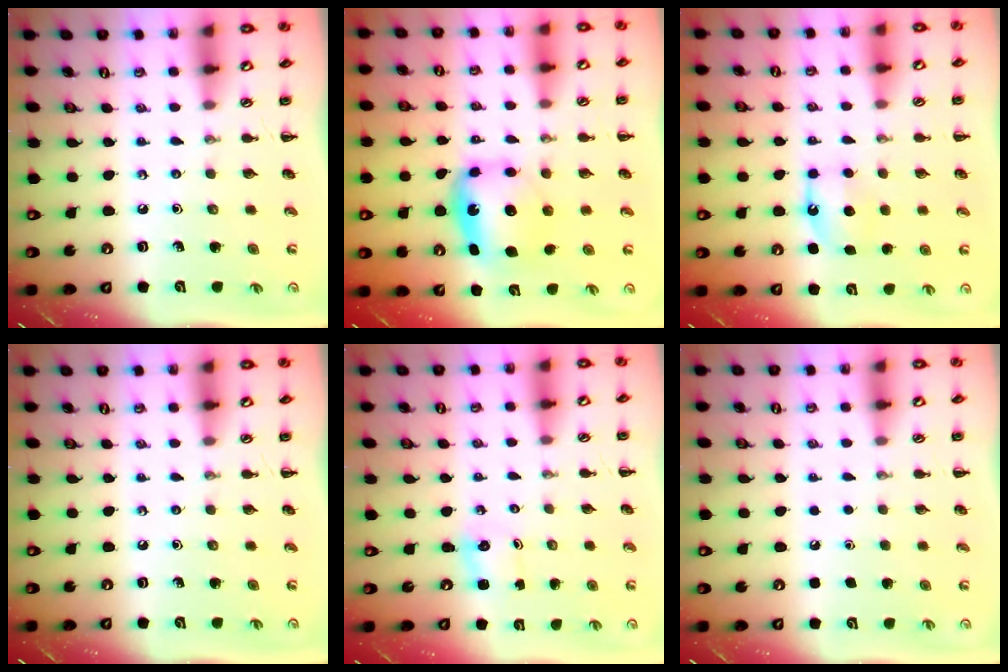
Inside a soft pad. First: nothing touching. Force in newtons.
{"total": 6.0, "press": 6.0, "slide": 1.1}
{"total": 8.3, "press": 8.1, "slide": 1.7}
{"total": 0.0}
{"total": 1.1, "press": 1.1, "slide": 0.4}
{"total": 1.8, "press": 1.8, "slide": 0.1}